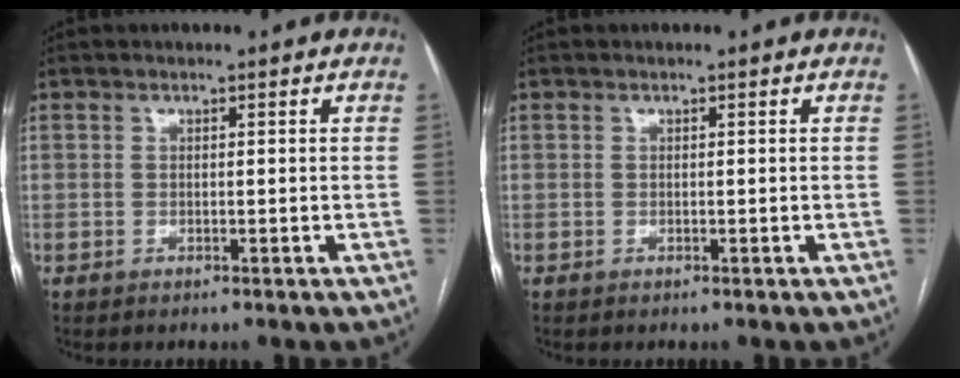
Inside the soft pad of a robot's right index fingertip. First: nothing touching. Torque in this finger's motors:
{"motor_torque": [0.00, 0.00, 0.00, 0.00]}